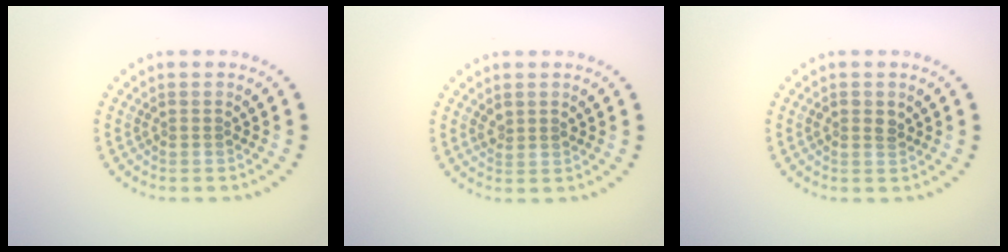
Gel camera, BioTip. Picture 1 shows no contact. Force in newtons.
{"total": 0.9, "press": 0.9, "slide": 0.3}
{"total": 1.1, "press": 1.1, "slide": 0.1}